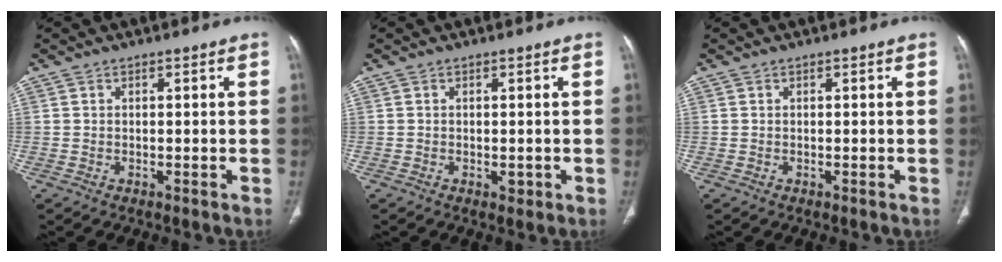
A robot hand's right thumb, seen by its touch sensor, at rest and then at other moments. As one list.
[{"total": 1.2, "force": [-0.2, 0.8, 0.9], "torque": [-0.009, -0.003, -0.002]}, {"total": 0.0}]